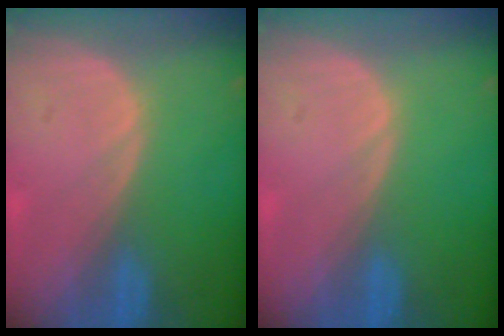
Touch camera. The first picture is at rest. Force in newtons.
{"total": 0.0}